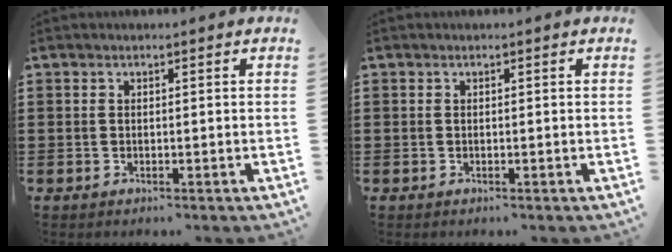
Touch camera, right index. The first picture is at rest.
{"total": 0.0}